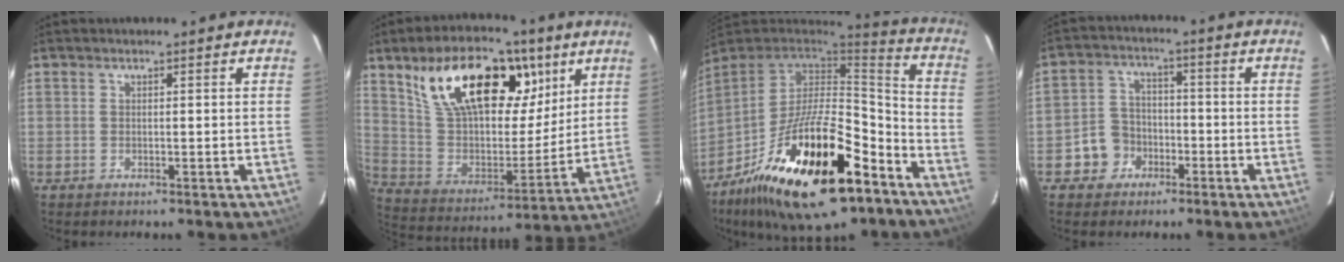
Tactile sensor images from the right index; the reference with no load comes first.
{"total": 24.9, "force": [12.6, 12.8, 17.2], "torque": [-0.315, 0.034, 0.230]}
{"total": 29.2, "force": [-16.2, 11.2, 21.5], "torque": [-0.394, -0.019, -0.256]}
{"total": 6.4, "force": [-3.2, 5.4, 1.2], "torque": [-0.036, 0.026, -0.050]}